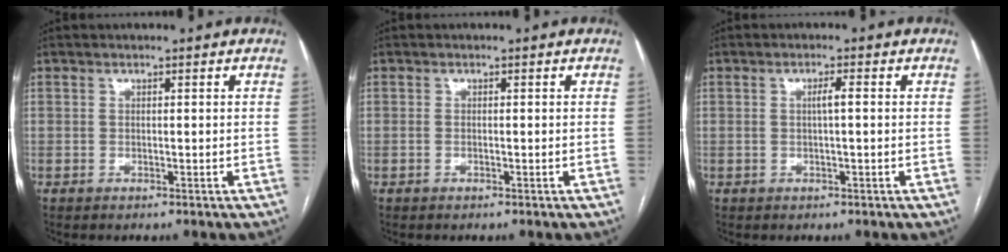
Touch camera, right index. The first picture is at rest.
{"total": 0.0}
{"total": 1.7, "force": [0.1, 0.0, 1.7], "torque": [-0.029, 0.004, 0.002]}